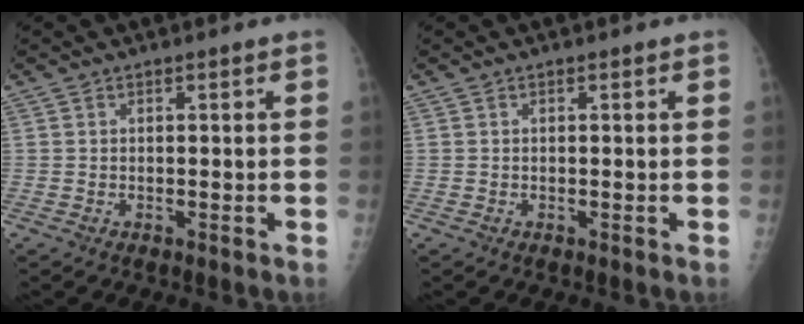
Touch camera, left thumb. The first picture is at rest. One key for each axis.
{"total": 0.0}